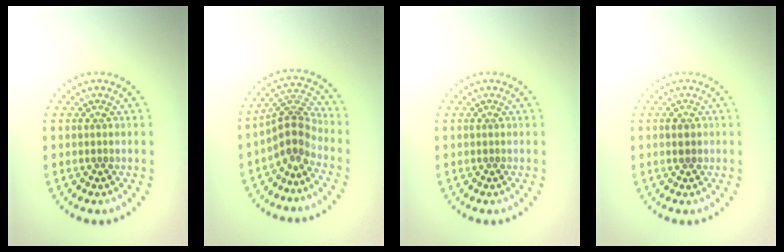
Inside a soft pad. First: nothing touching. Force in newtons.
{"total": 3.3, "press": 2.3, "slide": 2.4}
{"total": 0.0}
{"total": 1.3, "press": 1.3, "slide": 0.2}